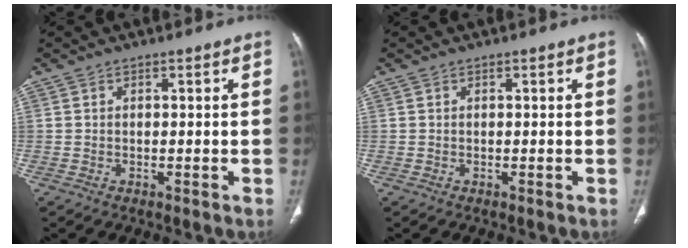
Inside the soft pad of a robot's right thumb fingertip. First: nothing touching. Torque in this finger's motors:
{"motor_torque": [0.31, 0.39, -0.23, -0.43, -0.05]}